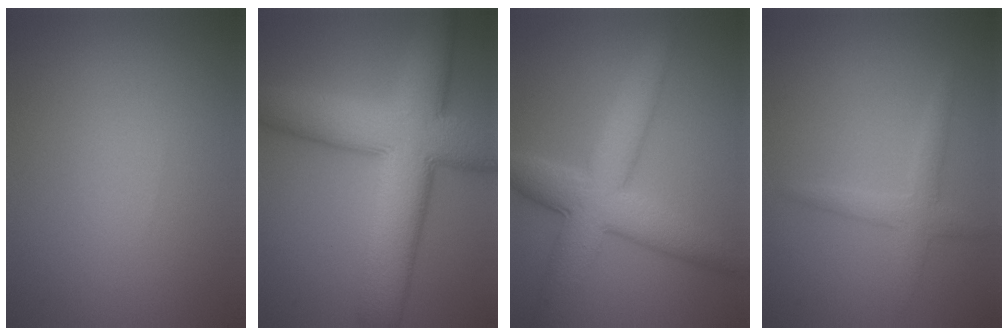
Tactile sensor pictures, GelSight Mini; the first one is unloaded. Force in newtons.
{"total": 11.8, "press": 11.8, "slide": 0.5}
{"total": 7.5, "press": 7.5, "slide": 0.1}
{"total": 2.1, "press": 2.1, "slide": 0.0}